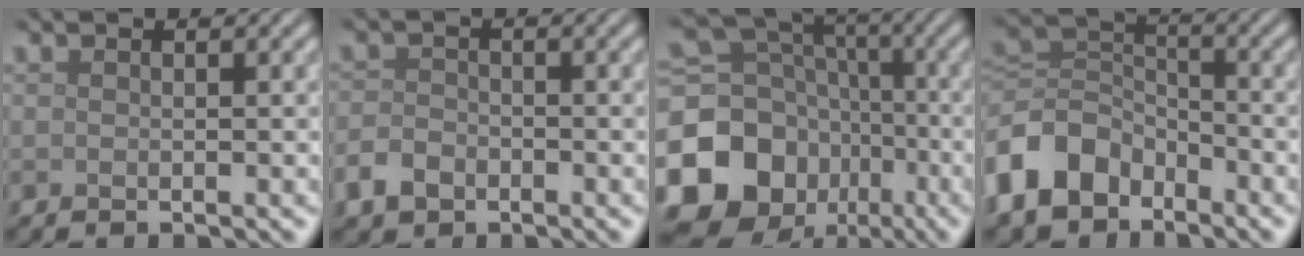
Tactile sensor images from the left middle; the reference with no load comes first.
{"total": 2.6, "force": [-1.5, 1.8, 1.1], "torque": [-0.021, 0.001, -0.037]}
{"total": 17.1, "force": [-6.9, 14.3, 6.3], "torque": [-0.165, -0.019, -0.129]}
{"total": 7.7, "force": [-4.3, 5.3, 3.5], "torque": [-0.076, 0.004, -0.105]}